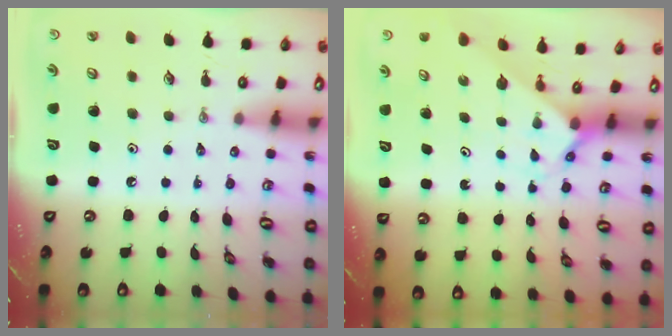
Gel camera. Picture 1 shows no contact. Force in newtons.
{"total": 1.9, "press": 1.9, "slide": 0.1}